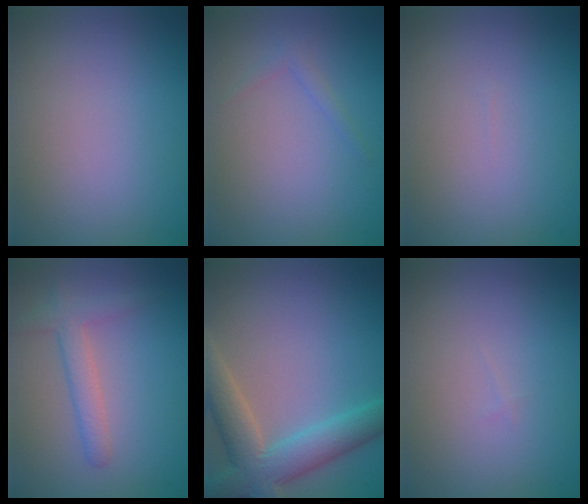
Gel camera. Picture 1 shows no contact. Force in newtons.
{"total": 0.8, "press": 0.8, "slide": 0.0}
{"total": 0.0}
{"total": 1.8, "press": 1.8, "slide": 0.2}
{"total": 6.3, "press": 6.3, "slide": 0.5}
{"total": 0.0}